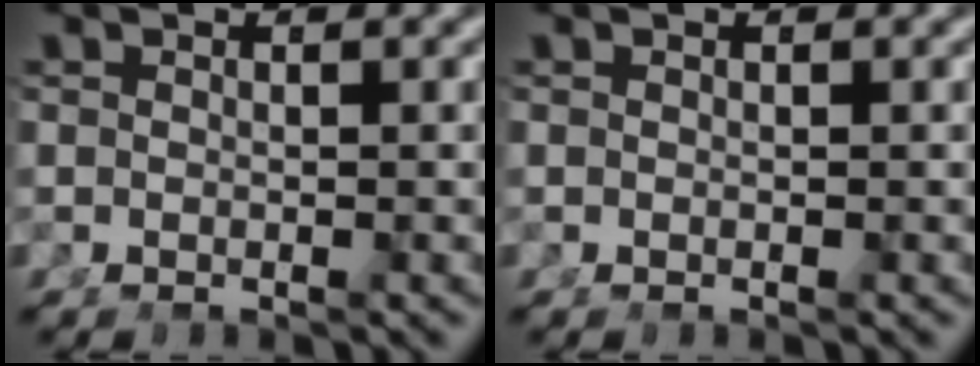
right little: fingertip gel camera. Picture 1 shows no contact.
{"total": 0.0}